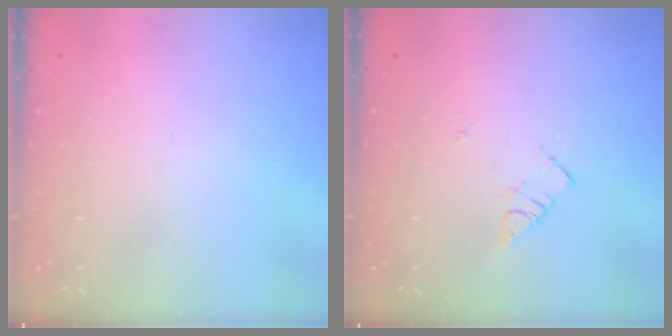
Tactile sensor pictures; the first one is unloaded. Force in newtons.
{"total": 4.1, "press": 4.0, "slide": 0.7}